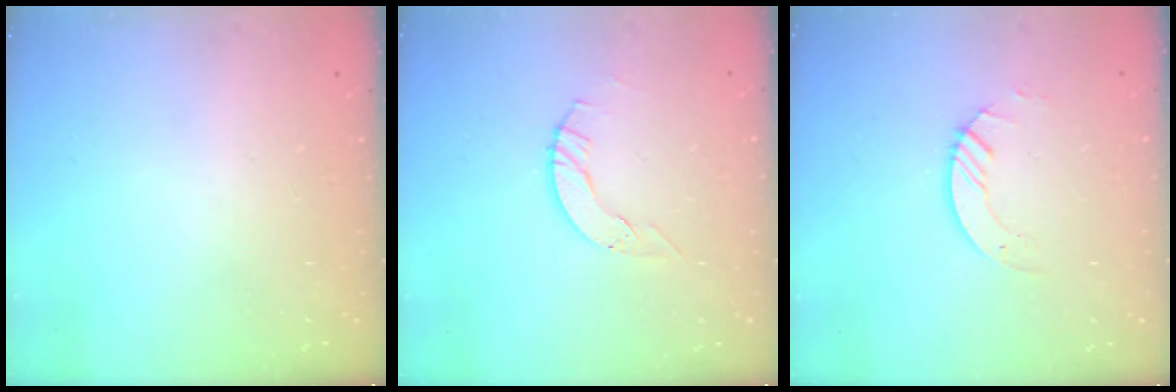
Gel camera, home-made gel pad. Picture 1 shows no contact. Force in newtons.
{"total": 4.0, "press": 4.0, "slide": 0.1}
{"total": 2.8, "press": 2.8, "slide": 0.3}